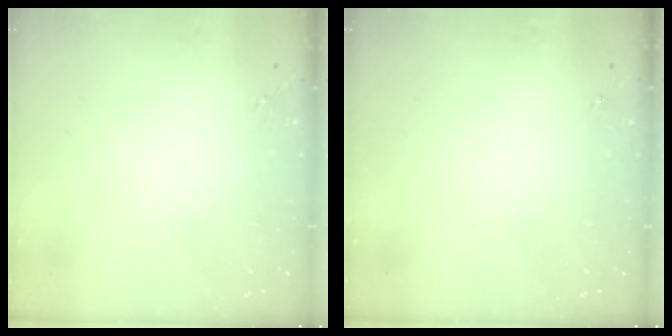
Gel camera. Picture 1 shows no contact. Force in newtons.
{"total": 0.0}